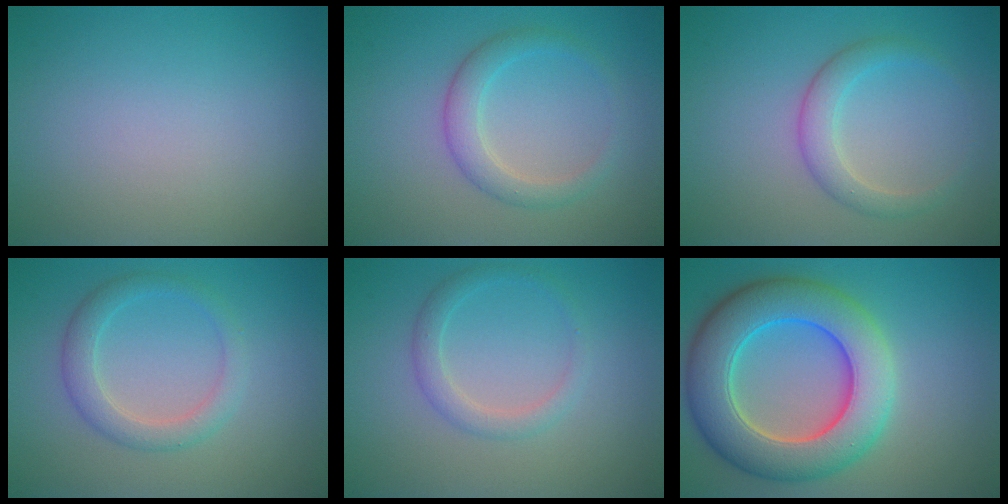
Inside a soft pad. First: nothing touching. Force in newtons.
{"total": 2.7, "press": 2.7, "slide": 0.1}
{"total": 2.6, "press": 2.6, "slide": 0.1}
{"total": 2.7, "press": 2.7, "slide": 0.2}
{"total": 2.0, "press": 2.0, "slide": 0.0}
{"total": 9.7, "press": 9.7, "slide": 0.2}